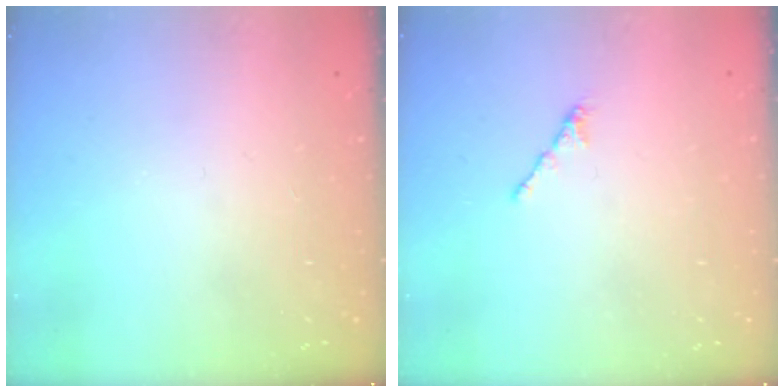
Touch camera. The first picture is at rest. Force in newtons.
{"total": 1.7, "press": 1.6, "slide": 0.5}